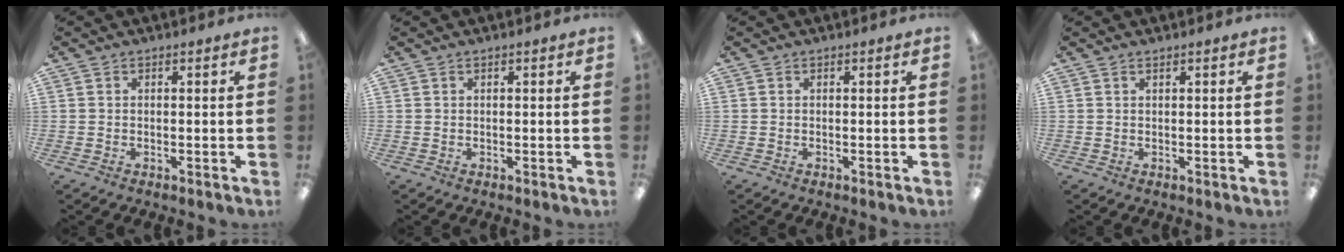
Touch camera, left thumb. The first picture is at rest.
{"total": 0.0}
{"total": 0.0}
{"total": 0.6, "force": [0.5, 0.0, 0.3], "torque": [-0.008, 0.000, 0.008]}